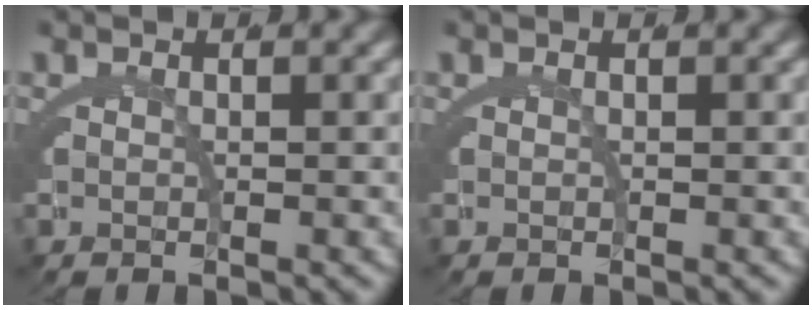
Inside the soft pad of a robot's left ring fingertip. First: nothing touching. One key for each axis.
{"total": 0.0}